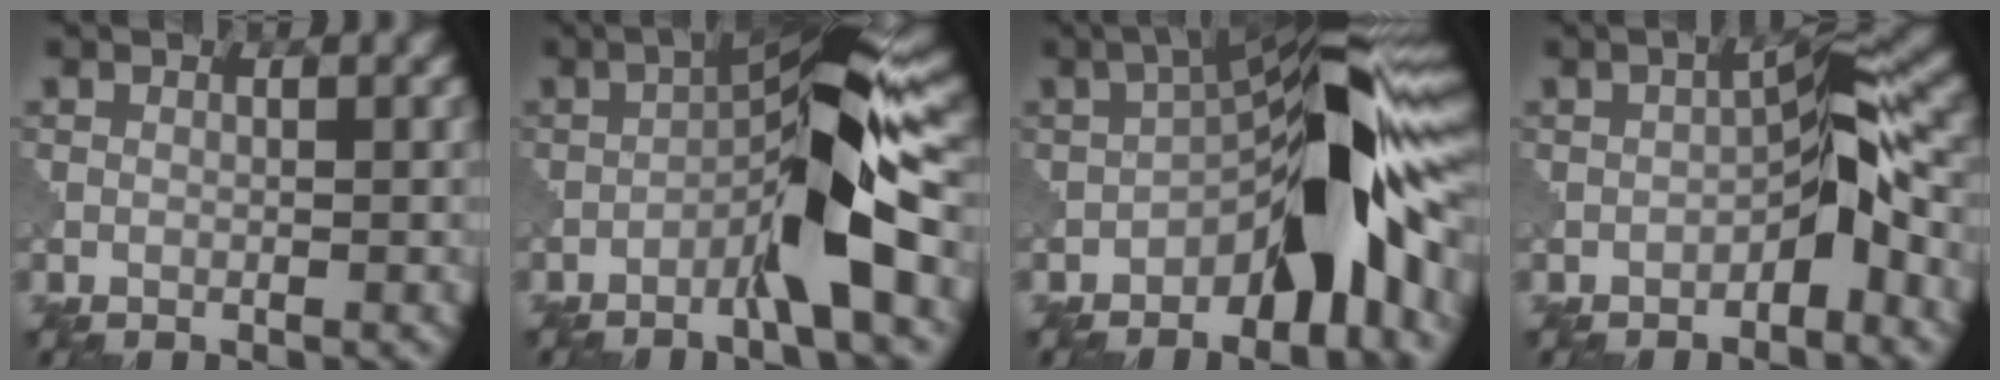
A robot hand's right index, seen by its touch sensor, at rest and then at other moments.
{"total": 8.0, "force": [-3.0, 1.3, 7.4], "torque": [-0.117, 0.023, -0.060]}
{"total": 12.6, "force": [-3.8, 4.8, 11.0], "torque": [-0.142, 0.022, -0.078]}
{"total": 4.5, "force": [-1.8, 1.6, 3.8], "torque": [-0.055, 0.019, -0.036]}